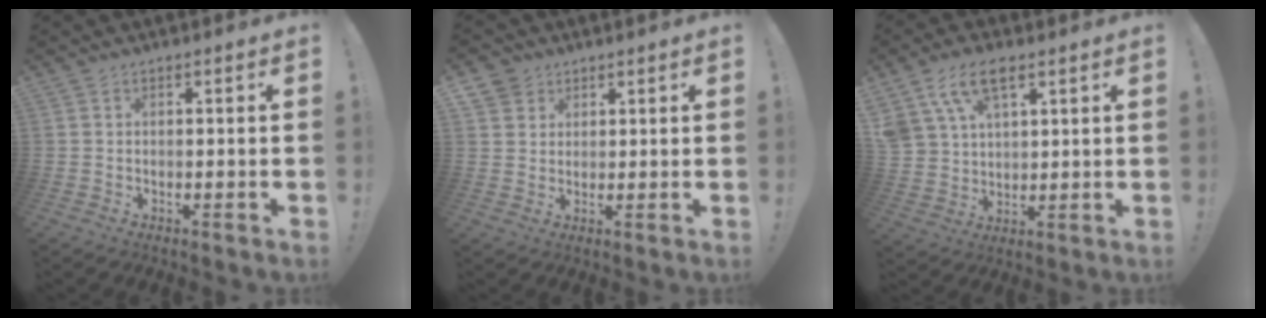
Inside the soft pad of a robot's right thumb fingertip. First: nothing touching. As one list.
[{"total": 4.5, "force": [2.8, 3.5, 0.5], "torque": [-0.008, -0.016, 0.053]}, {"total": 11.7, "force": [6.4, 6.8, 7.0], "torque": [-0.141, -0.016, 0.125]}]